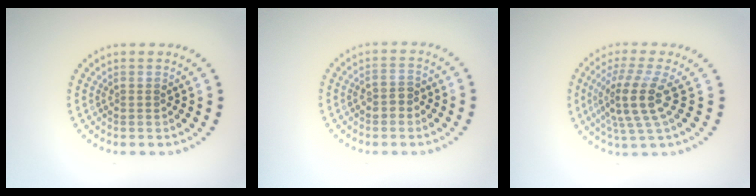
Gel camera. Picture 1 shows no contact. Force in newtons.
{"total": 1.7, "press": 1.6, "slide": 0.3}
{"total": 4.4, "press": 3.3, "slide": 2.9}